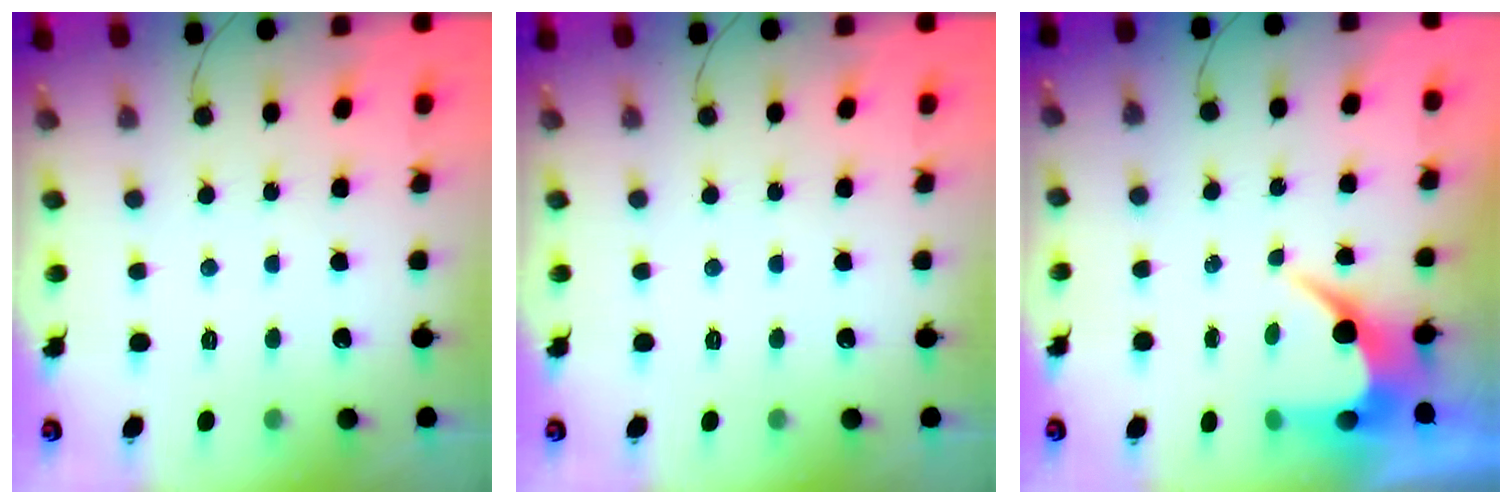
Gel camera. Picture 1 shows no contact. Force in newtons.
{"total": 0.0}
{"total": 6.7, "press": 6.7, "slide": 0.3}